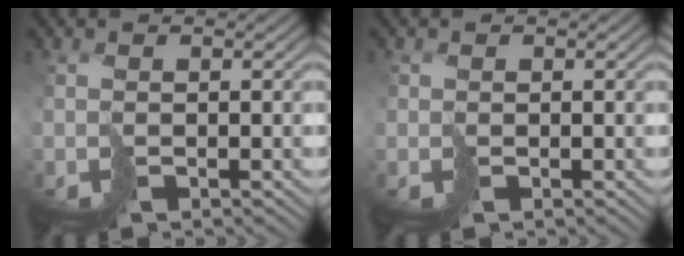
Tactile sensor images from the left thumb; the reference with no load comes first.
{"total": 0.8, "force": [-0.2, 0.8, 0.0], "torque": [0.003, -0.003, -0.001]}